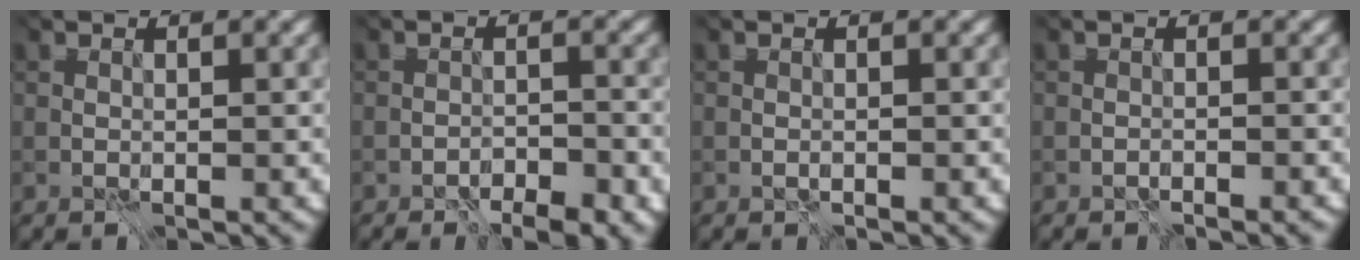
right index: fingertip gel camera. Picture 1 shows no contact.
{"total": 5.4, "force": [-5.3, 0.6, 0.7], "torque": [0.023, -0.006, -0.076]}
{"total": 0.9, "force": [-0.7, -0.5, -0.3], "torque": [0.008, 0.001, -0.020]}
{"total": 2.1, "force": [-1.7, -0.9, -0.7], "torque": [0.018, 0.000, -0.048]}